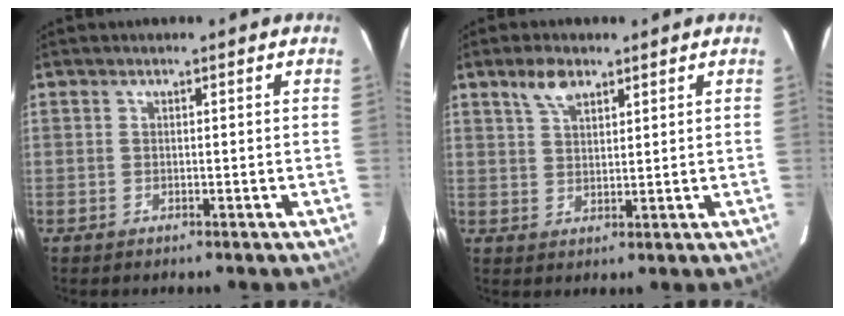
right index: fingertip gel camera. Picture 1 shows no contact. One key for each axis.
{"total": 4.2, "fx": 3.1, "fy": 1.7, "fz": 2.2, "tx": -0.039, "ty": 0.007, "tz": 0.058}